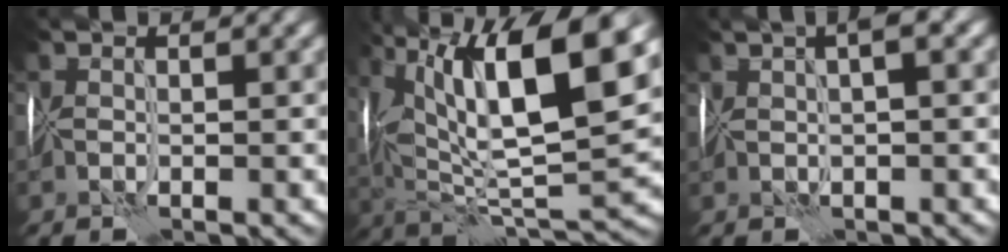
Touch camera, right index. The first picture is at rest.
{"total": 13.2, "force": [6.1, 4.1, 11.0], "torque": [-0.200, 0.018, 0.107]}
{"total": 3.1, "force": [1.8, 0.7, 2.4], "torque": [-0.019, 0.020, 0.027]}